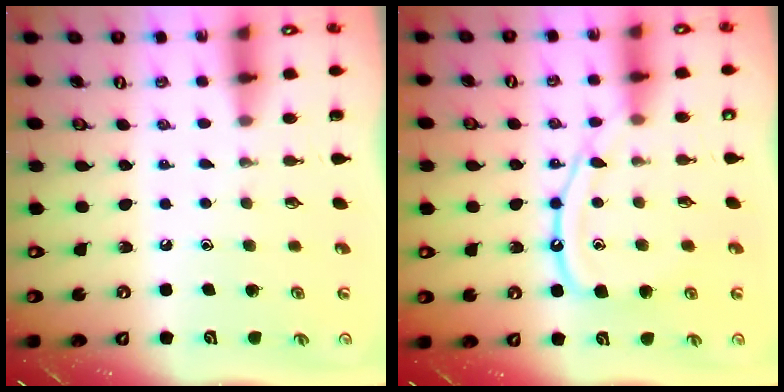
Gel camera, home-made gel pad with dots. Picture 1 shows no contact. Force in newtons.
{"total": 12.3, "press": 12.3, "slide": 1.1}